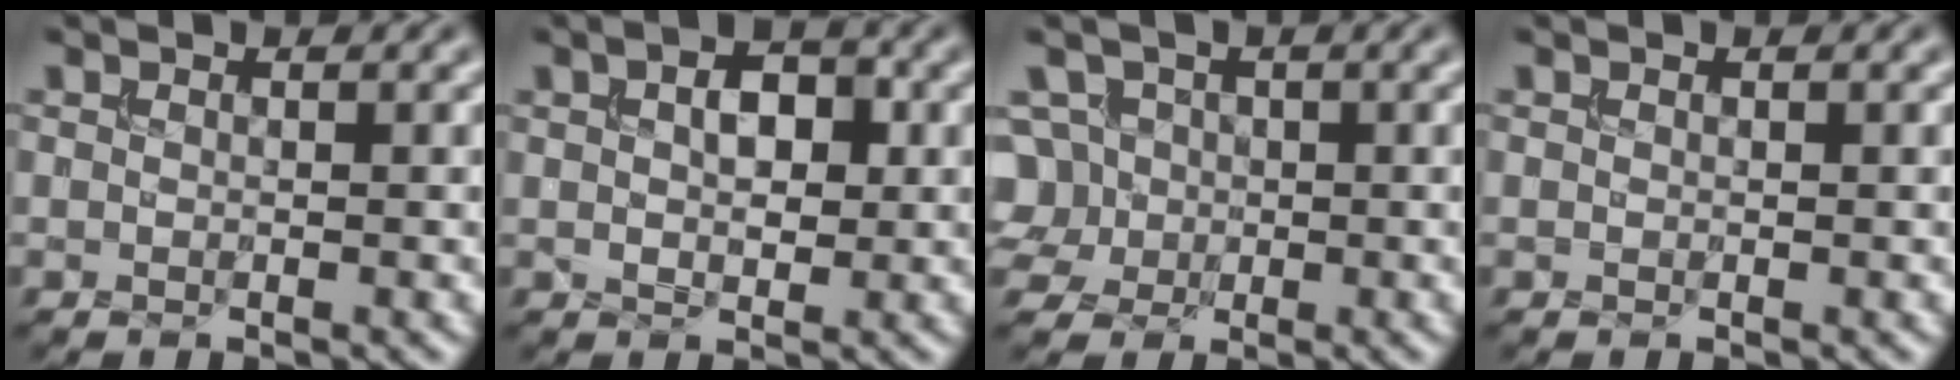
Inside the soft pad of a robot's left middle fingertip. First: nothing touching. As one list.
[{"total": 3.4, "force": [0.8, 2.1, 2.6], "torque": [-0.045, 0.004, 0.014]}, {"total": 4.9, "force": [0.3, 4.4, 2.2], "torque": [-0.041, 0.038, -0.012]}, {"total": 0.0}]